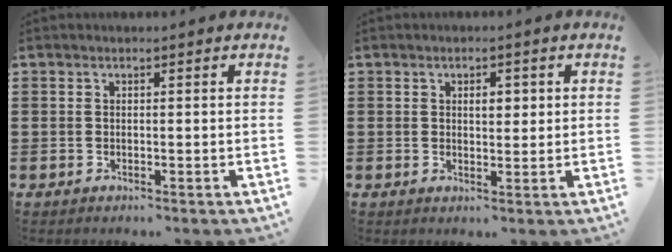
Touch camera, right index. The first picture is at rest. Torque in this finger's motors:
{"motor_torque": [0.60, 0.32, 0.17, 0.05]}